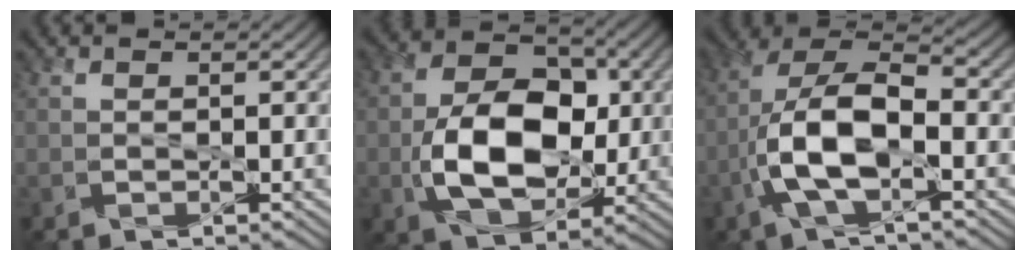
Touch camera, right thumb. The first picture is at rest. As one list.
[{"total": 11.5, "force": [-1.5, 7.2, 8.9], "torque": [-0.167, 0.002, -0.019]}, {"total": 10.2, "force": [-3.2, 4.3, 8.7], "torque": [-0.186, 0.010, -0.066]}]